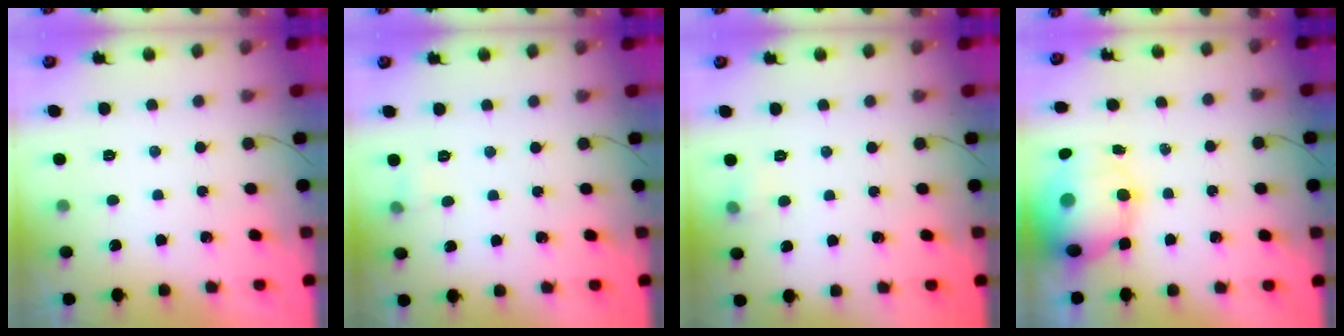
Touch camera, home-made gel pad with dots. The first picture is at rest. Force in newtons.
{"total": 3.3, "press": 3.0, "slide": 1.2}
{"total": 3.9, "press": 3.8, "slide": 1.0}
{"total": 11.5, "press": 11.2, "slide": 2.4}